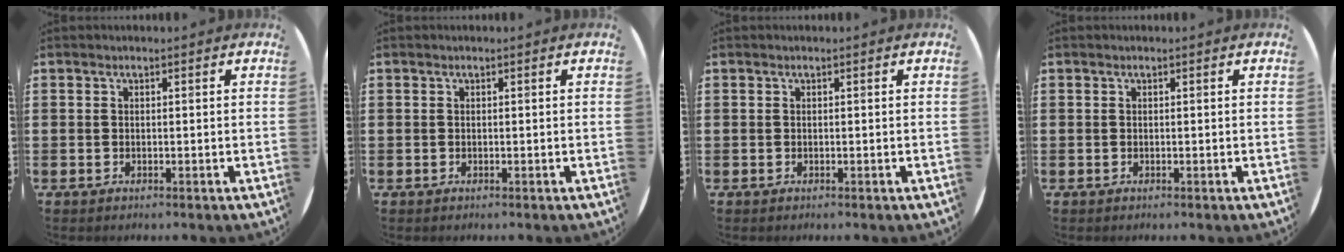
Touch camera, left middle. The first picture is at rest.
{"total": 0.0}
{"total": 0.0}
{"total": 0.0}